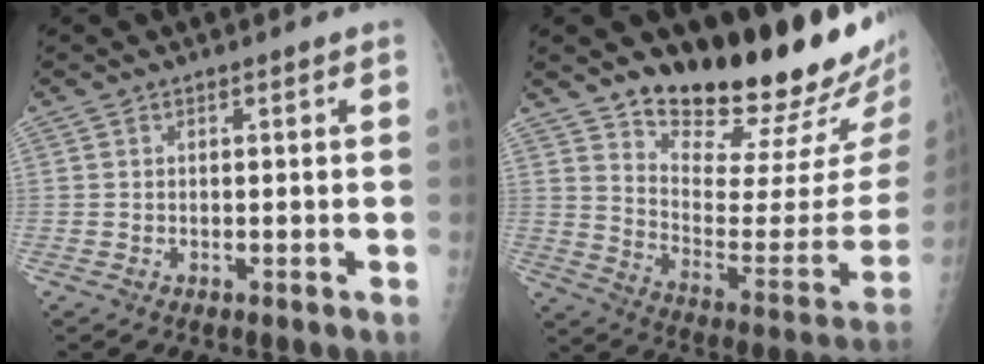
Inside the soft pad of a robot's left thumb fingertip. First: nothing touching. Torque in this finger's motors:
{"motor_torque": [0.62, 0.37, 0.77, -2.00, 0.06]}